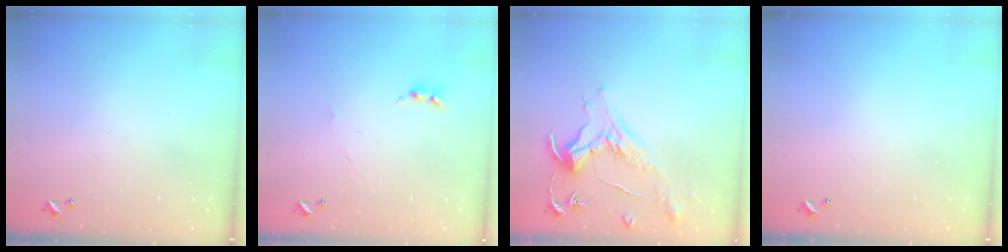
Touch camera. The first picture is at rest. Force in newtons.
{"total": 2.1, "press": 2.0, "slide": 0.5}
{"total": 1.6, "press": 1.4, "slide": 0.7}
{"total": 0.0}